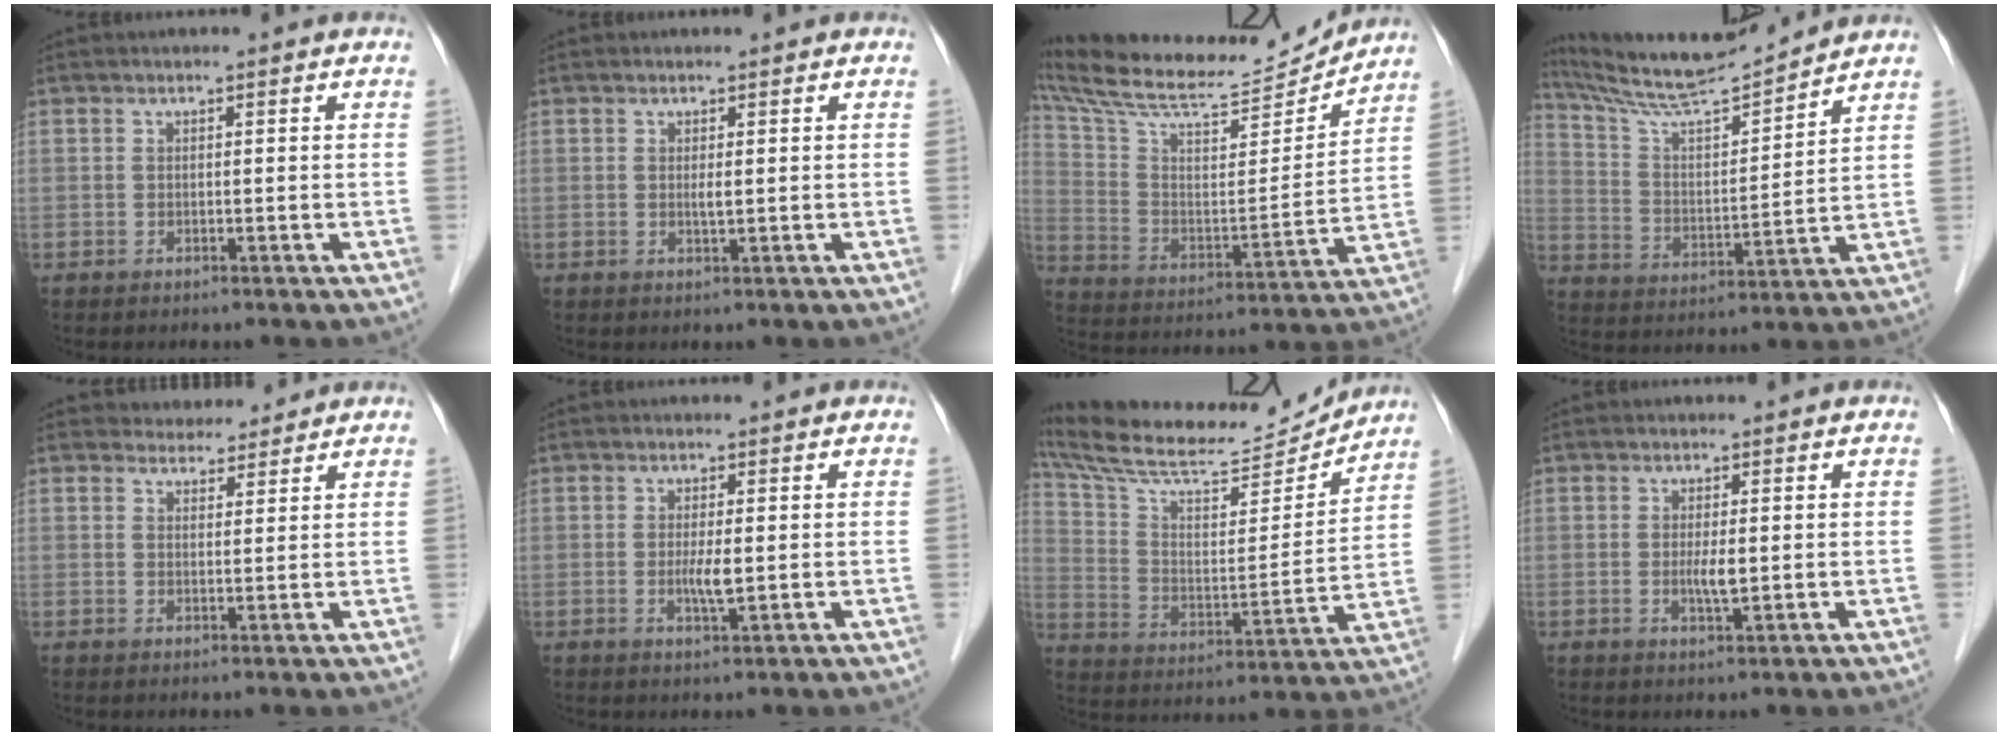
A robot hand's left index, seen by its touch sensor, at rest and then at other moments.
{"total": 0.8, "force": [0.0, 0.1, 0.8], "torque": [-0.019, -0.006, 0.001]}
{"total": 21.7, "force": [20.4, 2.6, 6.9], "torque": [-0.134, -0.016, 0.323]}
{"total": 13.7, "force": [12.9, -0.1, 4.5], "torque": [-0.088, 0.002, 0.230]}
{"total": 3.7, "force": [3.5, 1.2, 0.0], "torque": [0.002, 0.007, 0.050]}
{"total": 2.5, "force": [-0.3, 0.3, 2.4], "torque": [-0.049, -0.008, -0.004]}
{"total": 20.8, "force": [19.6, 2.7, 6.4], "torque": [-0.119, -0.014, 0.306]}
{"total": 2.2, "force": [-0.2, 0.4, 2.1], "torque": [-0.042, -0.007, -0.002]}